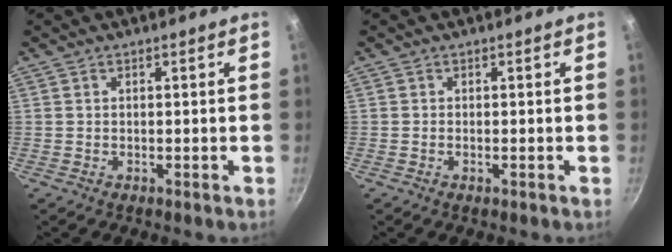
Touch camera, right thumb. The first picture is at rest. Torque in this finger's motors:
{"motor_torque": [-0.61, -0.26, -0.12, 0.61, -0.05]}